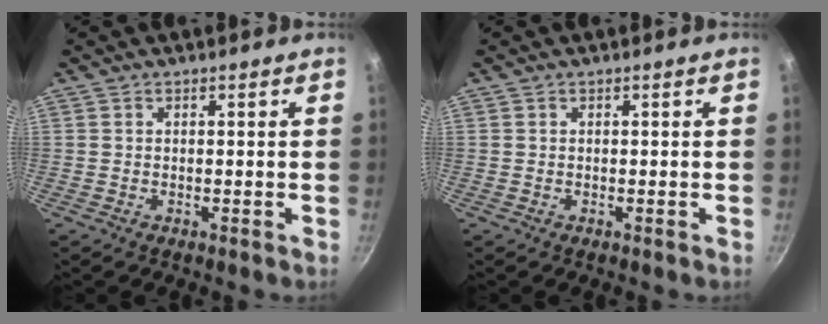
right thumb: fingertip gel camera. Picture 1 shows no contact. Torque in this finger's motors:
{"motor_torque": [-0.02, -0.02, -0.02, 0.02, 0.01]}